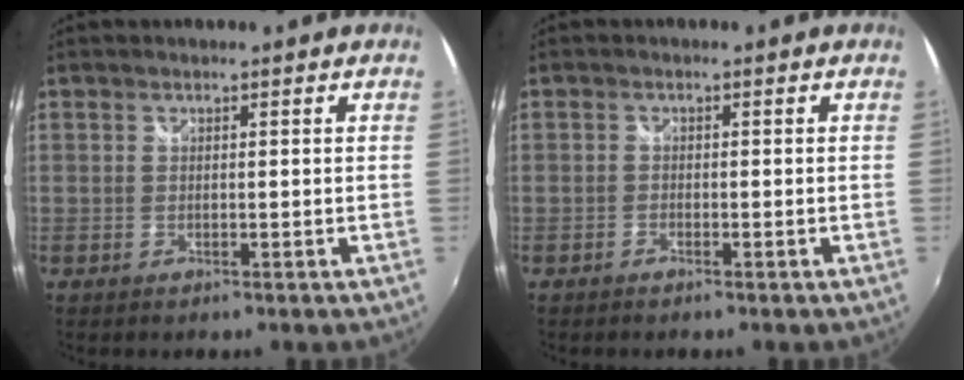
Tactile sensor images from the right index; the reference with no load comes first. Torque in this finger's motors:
{"motor_torque": [-0.01, 0.00, 0.10, 0.00]}